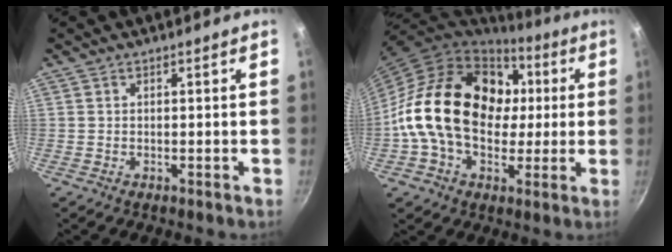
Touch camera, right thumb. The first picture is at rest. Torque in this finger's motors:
{"motor_torque": [-0.91, 2.55, 1.95, -0.82, 0.32]}